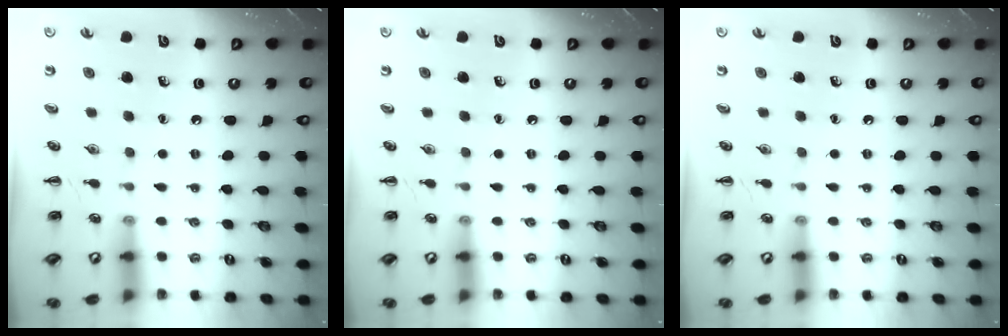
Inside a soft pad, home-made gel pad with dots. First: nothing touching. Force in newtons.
{"total": 0.0}
{"total": 0.0}